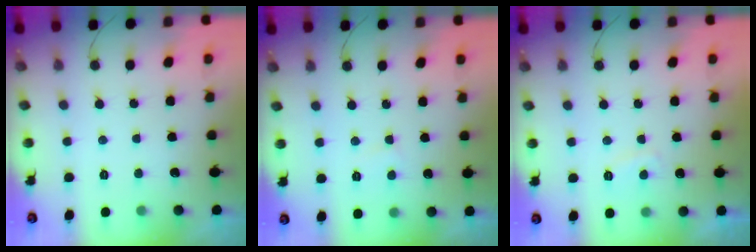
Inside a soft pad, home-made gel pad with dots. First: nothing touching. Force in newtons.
{"total": 2.5, "press": 2.5, "slide": 0.3}
{"total": 3.4, "press": 3.3, "slide": 0.8}